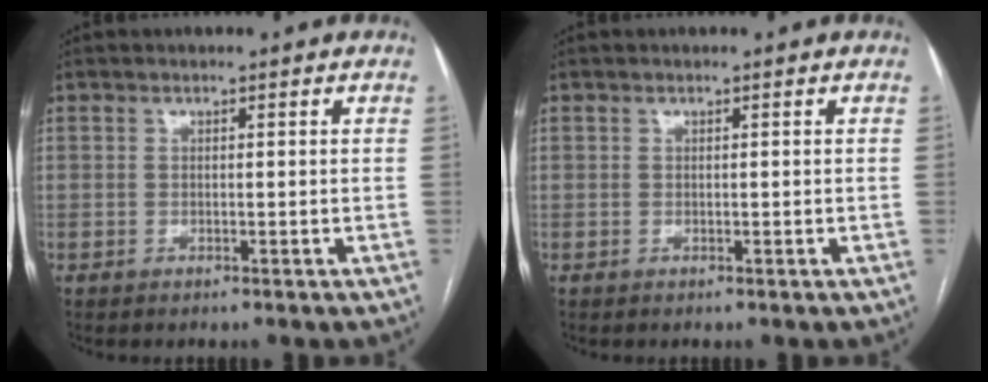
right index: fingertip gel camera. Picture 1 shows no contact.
{"total": 0.0}